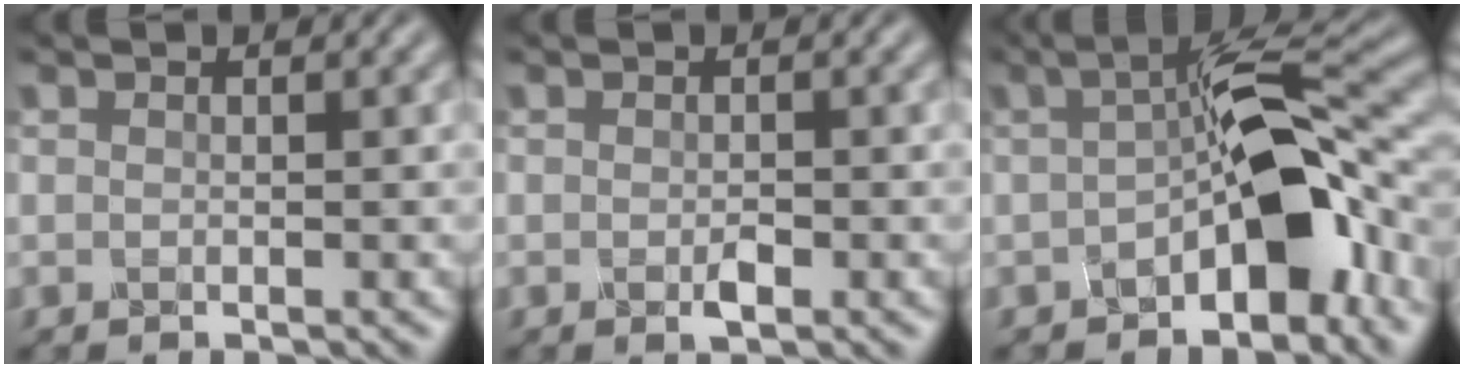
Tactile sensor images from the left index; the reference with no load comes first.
{"total": 1.1, "force": [-0.4, 0.5, 0.9], "torque": [-0.019, 0.001, -0.008]}
{"total": 8.7, "force": [-2.8, 3.1, 7.6], "torque": [-0.102, 0.024, -0.054]}